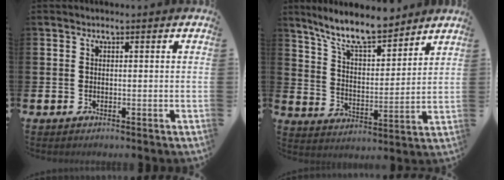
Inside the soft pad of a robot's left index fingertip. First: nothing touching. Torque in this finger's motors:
{"motor_torque": [0.30, -0.52, 0.91, 0.21]}